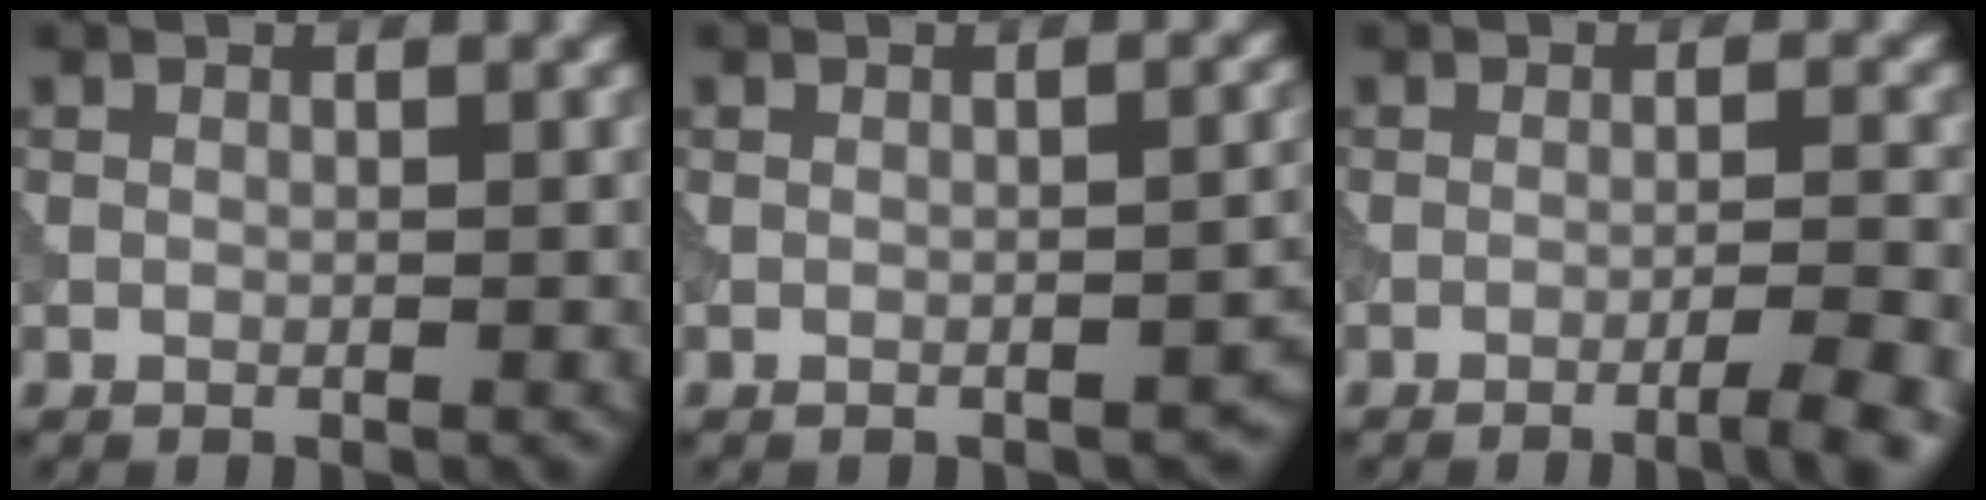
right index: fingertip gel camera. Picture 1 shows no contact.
{"total": 2.2, "force": [-1.5, 0.8, 1.3], "torque": [-0.011, 0.004, -0.017]}
{"total": 4.5, "force": [-2.5, 0.7, 3.6], "torque": [-0.046, 0.010, -0.045]}